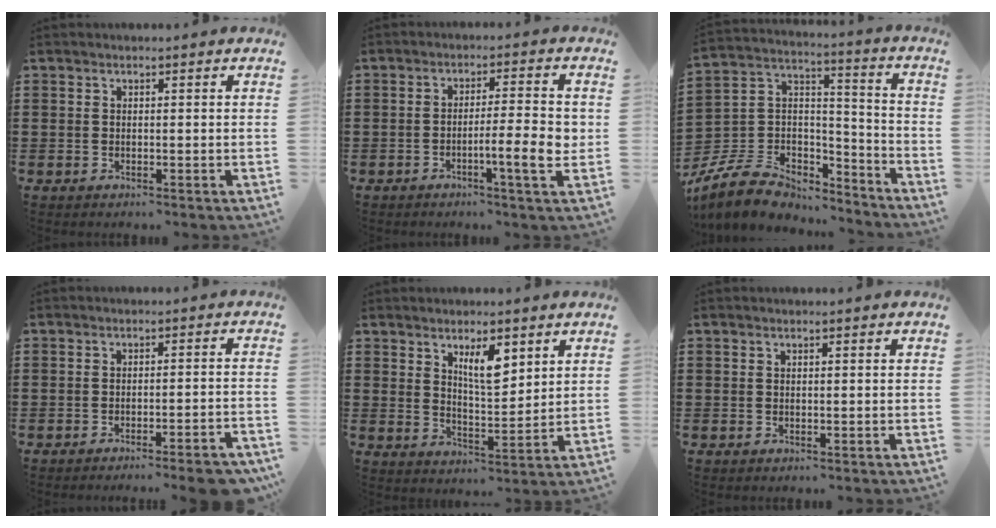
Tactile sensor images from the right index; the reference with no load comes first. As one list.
[{"total": 7.2, "force": [-2.1, 0.7, 6.8], "torque": [-0.103, -0.006, -0.037]}, {"total": 8.8, "force": [-6.9, 4.6, 2.9], "torque": [-0.091, 0.003, -0.138]}, {"total": 3.5, "force": [-3.0, -0.1, 1.9], "torque": [-0.029, -0.005, -0.055]}, {"total": 6.1, "force": [3.5, 2.1, 4.6], "torque": [-0.083, -0.005, 0.057]}, {"total": 0.0}]